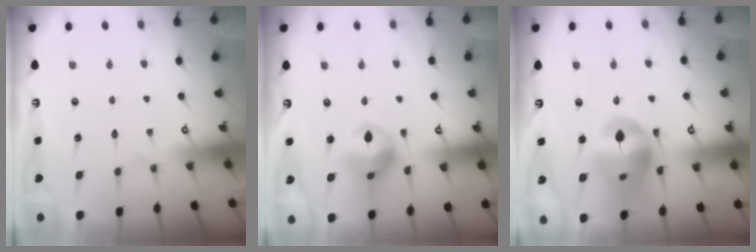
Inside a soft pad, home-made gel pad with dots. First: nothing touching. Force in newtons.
{"total": 11.7, "press": 11.7, "slide": 1.1}
{"total": 15.7, "press": 15.6, "slide": 1.9}